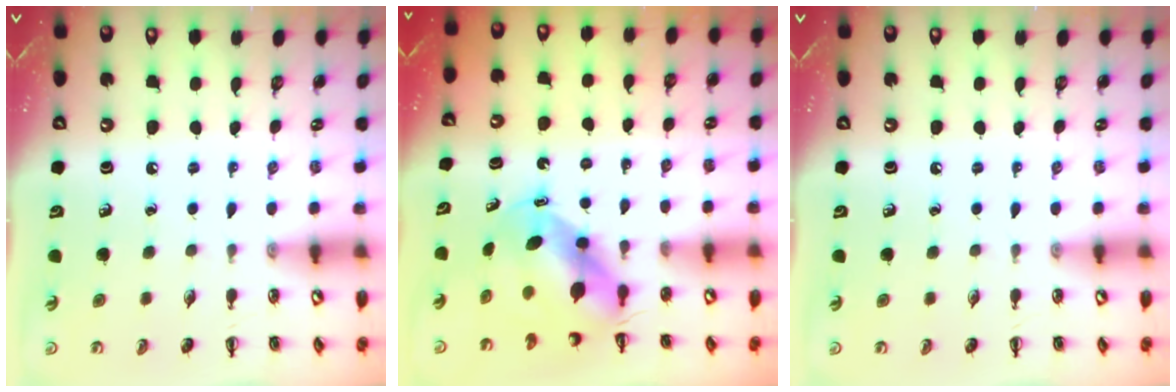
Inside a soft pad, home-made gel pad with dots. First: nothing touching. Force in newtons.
{"total": 5.8, "press": 5.7, "slide": 1.3}
{"total": 0.0}